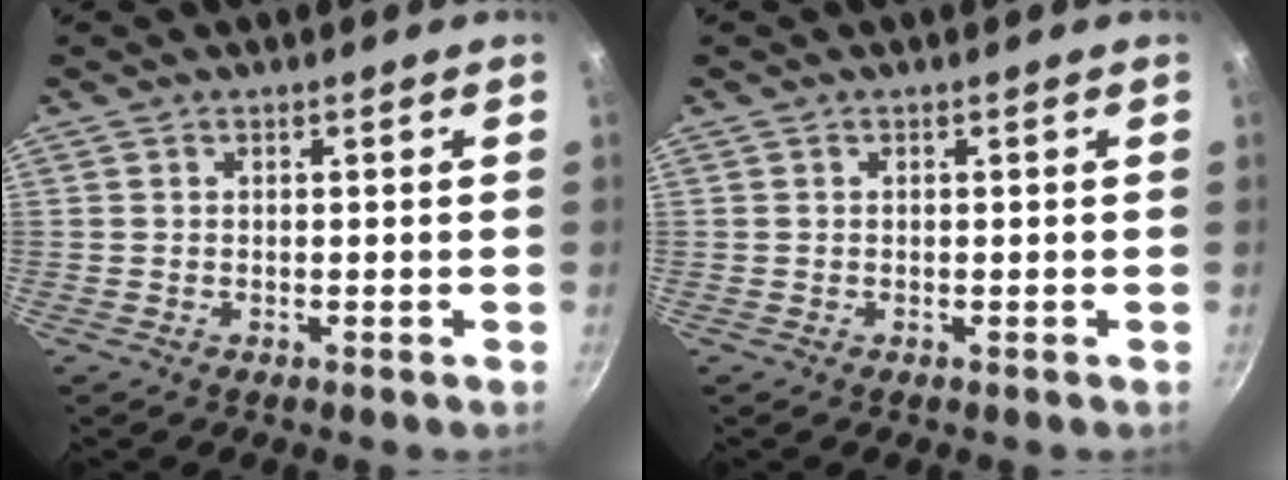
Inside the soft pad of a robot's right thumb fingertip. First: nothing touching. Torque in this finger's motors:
{"motor_torque": [-0.16, 0.03, 0.13, 0.02, 0.02]}